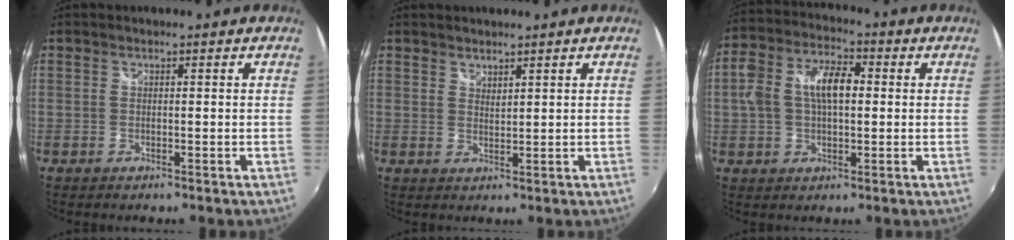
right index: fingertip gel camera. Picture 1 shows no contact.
{"total": 1.8, "force": [1.7, 0.5, 0.5], "torque": [-0.005, 0.001, 0.029]}
{"total": 10.1, "force": [0.9, 5.7, 8.3], "torque": [-0.165, 0.028, 0.017]}